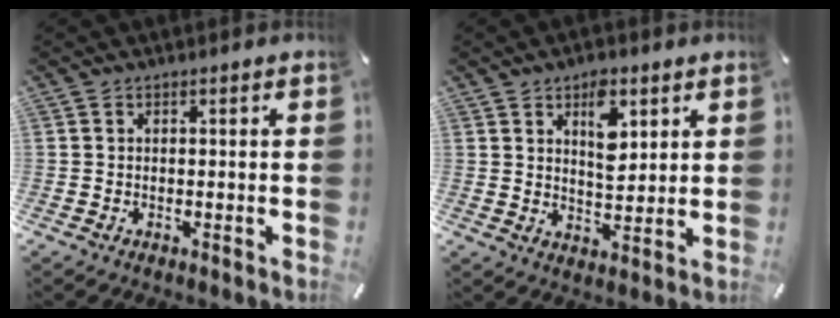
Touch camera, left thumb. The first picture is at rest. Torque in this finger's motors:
{"motor_torque": [0.19, 0.22, 0.73, -0.34, 0.20]}